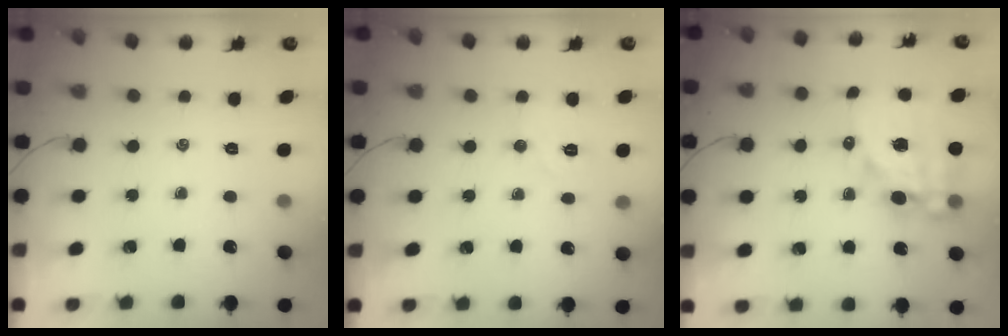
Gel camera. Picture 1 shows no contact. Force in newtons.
{"total": 6.3, "press": 6.2, "slide": 1.0}
{"total": 15.6, "press": 15.1, "slide": 3.7}